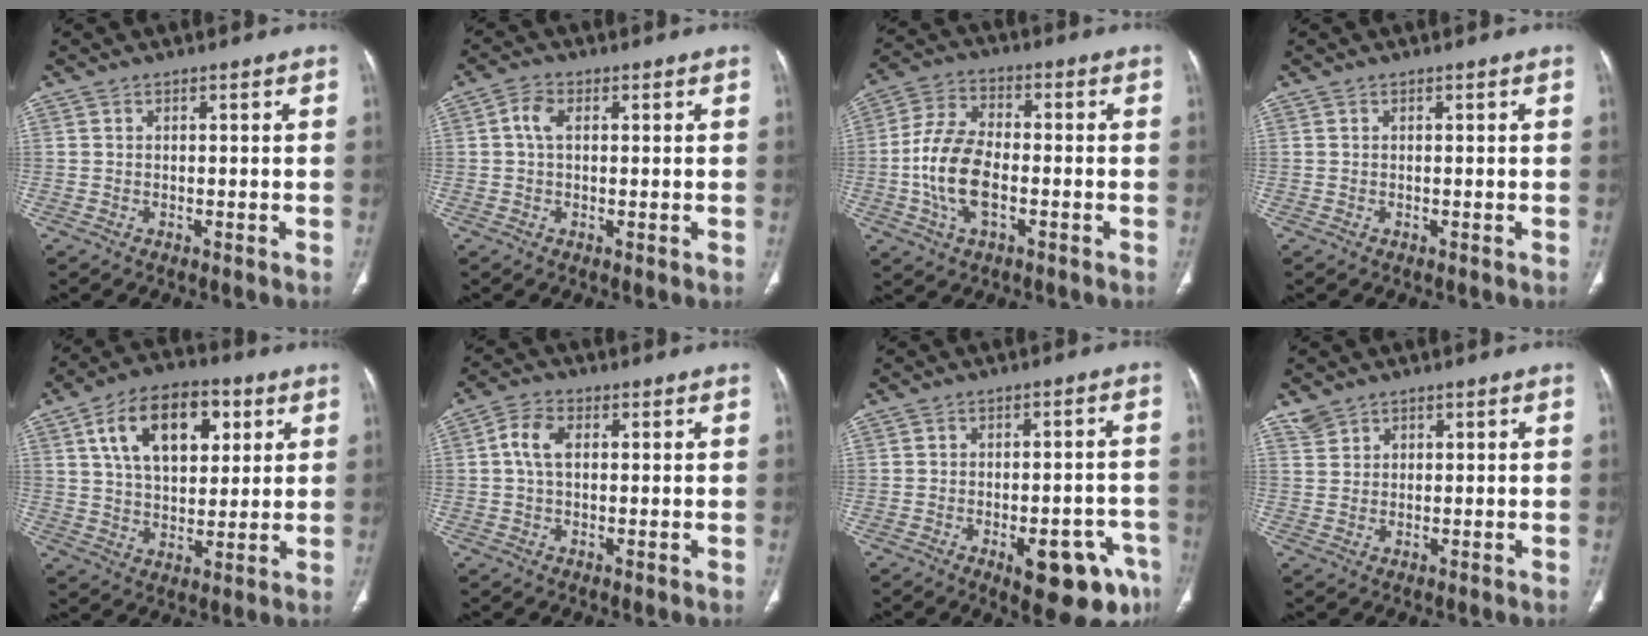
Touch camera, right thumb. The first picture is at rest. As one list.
[{"total": 3.3, "force": [0.7, 1.9, 2.6], "torque": [-0.055, 0.003, 0.010]}, {"total": 11.7, "force": [-2.5, 6.5, 9.5], "torque": [-0.190, 0.020, -0.049]}, {"total": 0.0}, {"total": 16.6, "force": [6.0, 9.7, 12.0], "torque": [-0.162, -0.004, 0.100]}, {"total": 5.2, "force": [1.0, 3.1, 4.0], "torque": [-0.081, 0.010, 0.014]}, {"total": 13.0, "force": [-6.7, 5.0, 9.9], "torque": [-0.079, 0.034, -0.076]}, {"total": 2.6, "force": [1.8, 1.8, 0.4], "torque": [0.004, -0.003, 0.033]}]